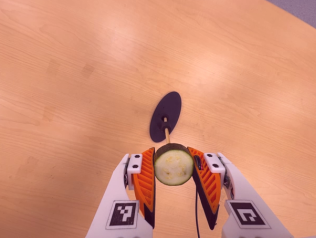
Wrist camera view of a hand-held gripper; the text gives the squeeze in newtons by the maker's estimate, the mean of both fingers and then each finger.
{"total": 12.0, "left": 11.3, "right": 12.7}